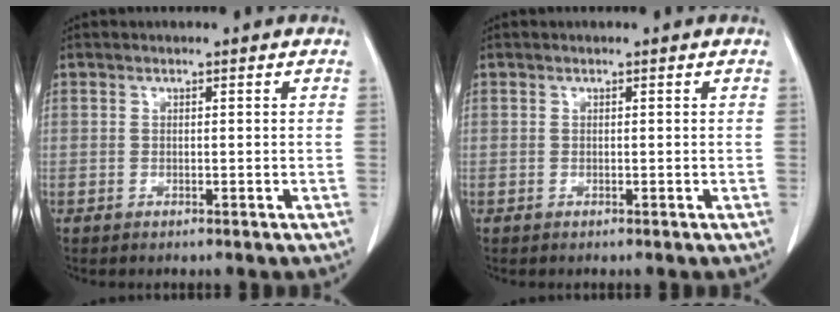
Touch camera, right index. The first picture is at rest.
{"total": 0.0}